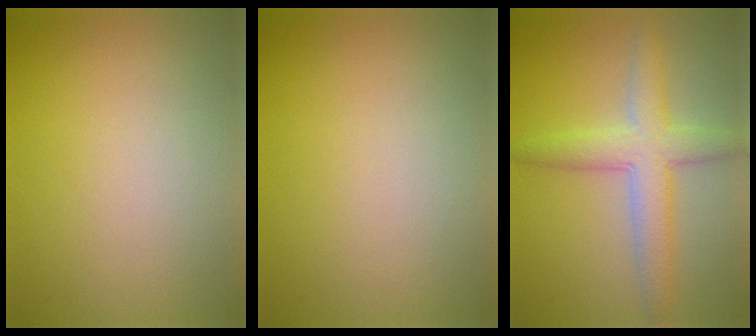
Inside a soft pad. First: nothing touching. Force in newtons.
{"total": 0.0}
{"total": 4.6, "press": 4.6, "slide": 0.2}